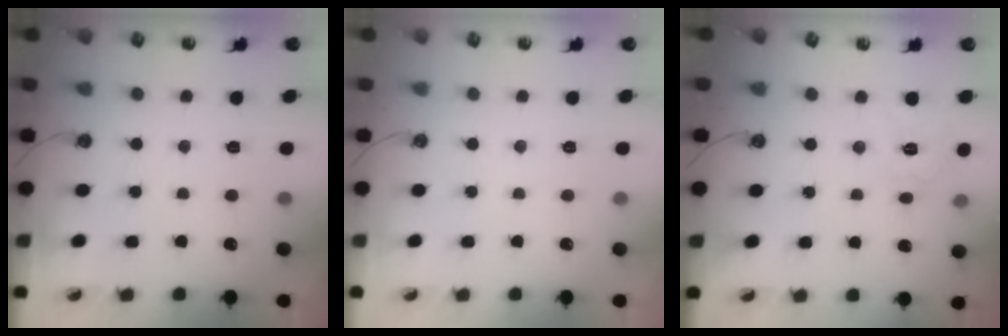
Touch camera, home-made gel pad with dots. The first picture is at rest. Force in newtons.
{"total": 0.0}
{"total": 9.5, "press": 9.5, "slide": 0.9}